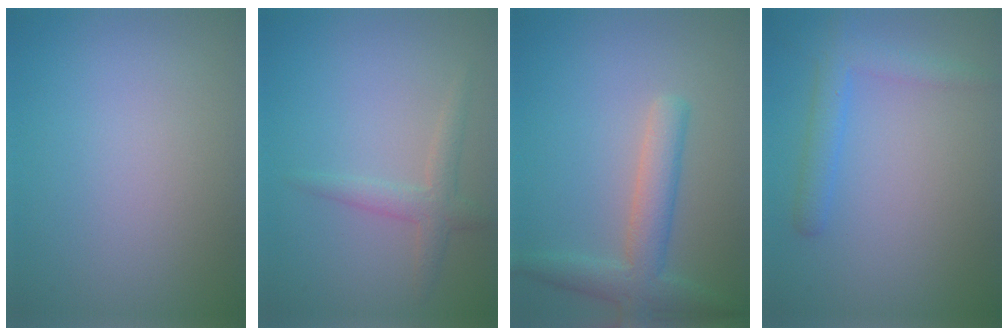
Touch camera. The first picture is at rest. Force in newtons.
{"total": 2.1, "press": 2.0, "slide": 0.1}
{"total": 3.9, "press": 3.9, "slide": 0.2}
{"total": 2.6, "press": 2.6, "slide": 0.1}